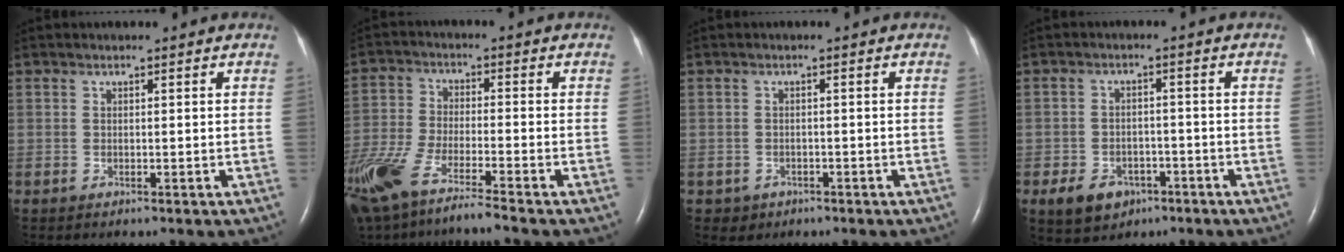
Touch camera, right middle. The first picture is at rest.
{"total": 12.3, "force": [-9.3, 1.7, 8.0], "torque": [-0.173, -0.026, -0.177]}
{"total": 1.7, "force": [-0.9, 1.5, -0.1], "torque": [0.003, 0.008, -0.009]}
{"total": 6.4, "force": [-3.4, 4.8, 2.7], "torque": [-0.045, 0.006, -0.044]}